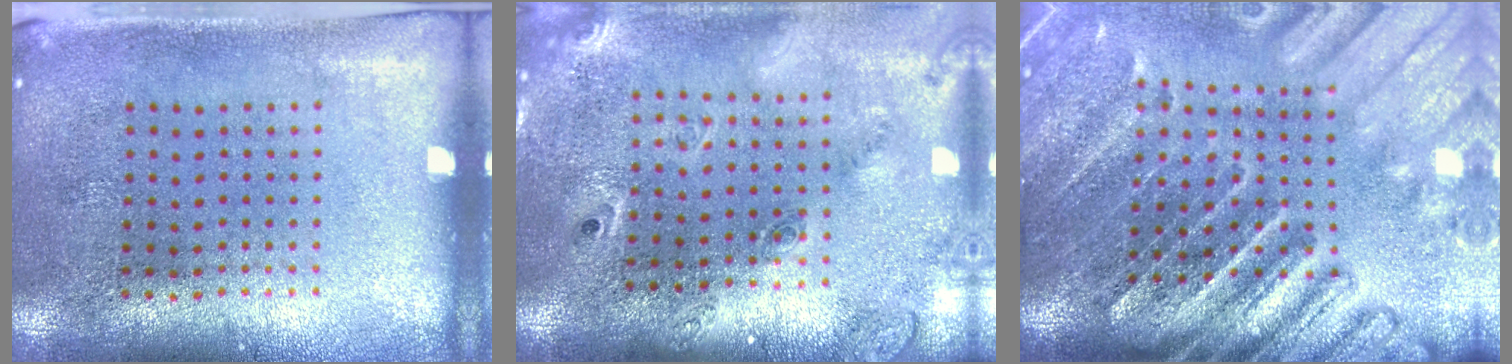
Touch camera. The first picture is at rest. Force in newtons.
{"total": 2.4, "press": 1.7, "slide": 1.6}
{"total": 4.0, "press": 3.4, "slide": 2.1}